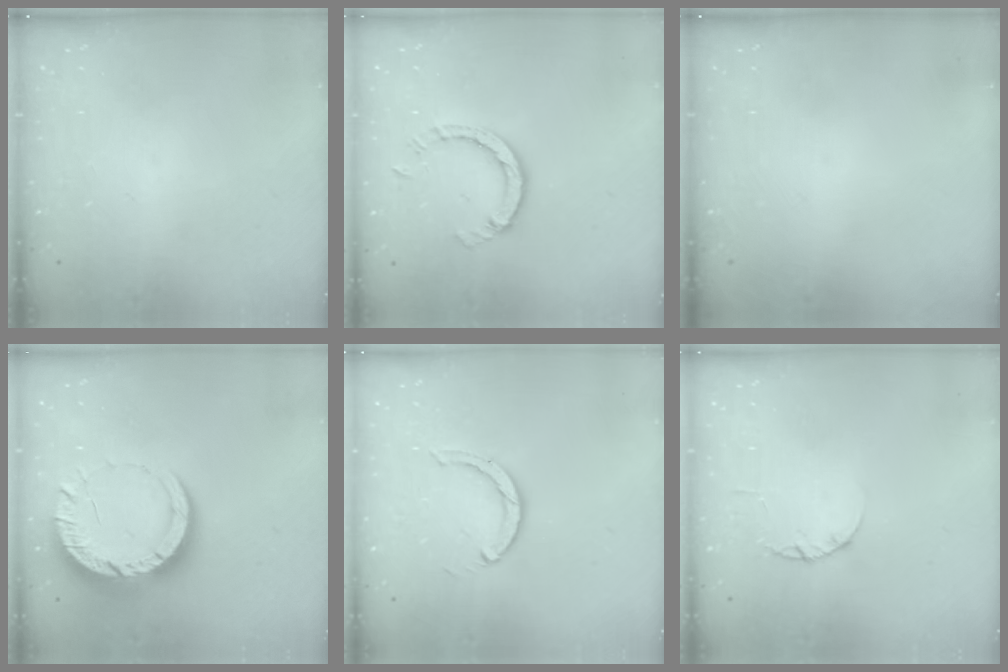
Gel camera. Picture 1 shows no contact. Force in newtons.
{"total": 4.8, "press": 4.8, "slide": 0.4}
{"total": 0.0}
{"total": 14.0, "press": 14.0, "slide": 1.3}
{"total": 3.6, "press": 3.5, "slide": 0.5}
{"total": 1.7, "press": 1.7, "slide": 0.3}